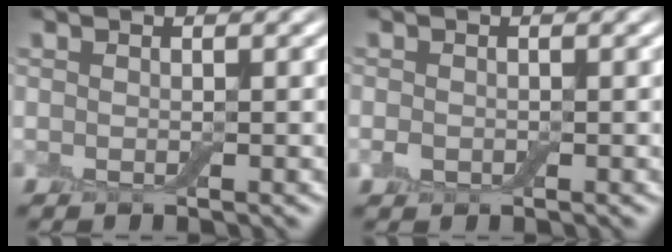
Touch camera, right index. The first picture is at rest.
{"total": 0.9, "force": [-0.3, 0.8, 0.4], "torque": [-0.008, -0.003, -0.009]}